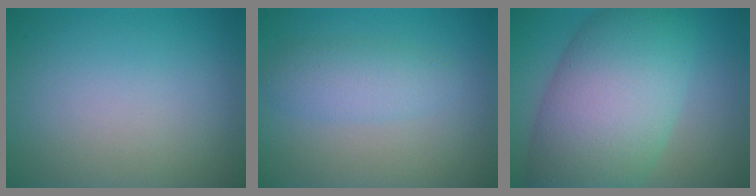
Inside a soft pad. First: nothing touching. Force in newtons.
{"total": 2.8, "press": 2.8, "slide": 0.1}
{"total": 12.3, "press": 12.3, "slide": 0.2}